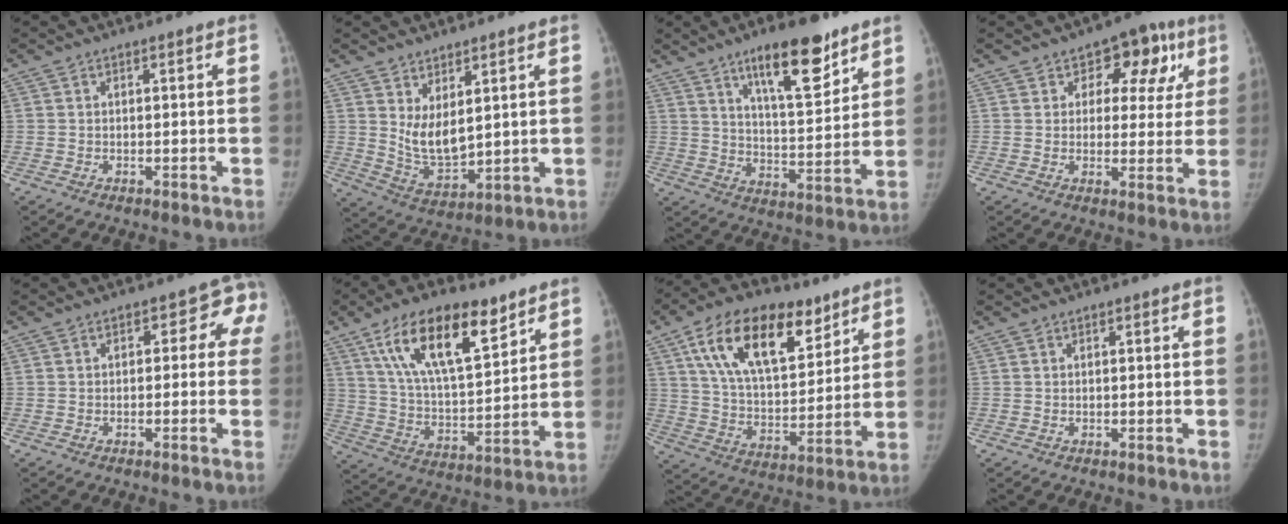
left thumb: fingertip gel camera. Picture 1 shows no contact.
{"total": 7.9, "force": [3.0, 3.9, 6.2], "torque": [-0.095, -0.040, 0.073]}
{"total": 15.0, "force": [9.7, 4.6, 10.4], "torque": [-0.133, -0.060, 0.160]}
{"total": 10.6, "force": [4.7, 7.1, 6.3], "torque": [-0.017, -0.009, 0.056]}
{"total": 5.0, "force": [0.0, 3.8, 3.4], "torque": [0.009, 0.018, -0.014]}
{"total": 18.8, "force": [10.7, 7.5, 13.5], "torque": [-0.201, -0.042, 0.197]}
{"total": 21.7, "force": [11.6, 11.5, 14.2], "torque": [-0.207, -0.032, 0.202]}
{"total": 0.0}